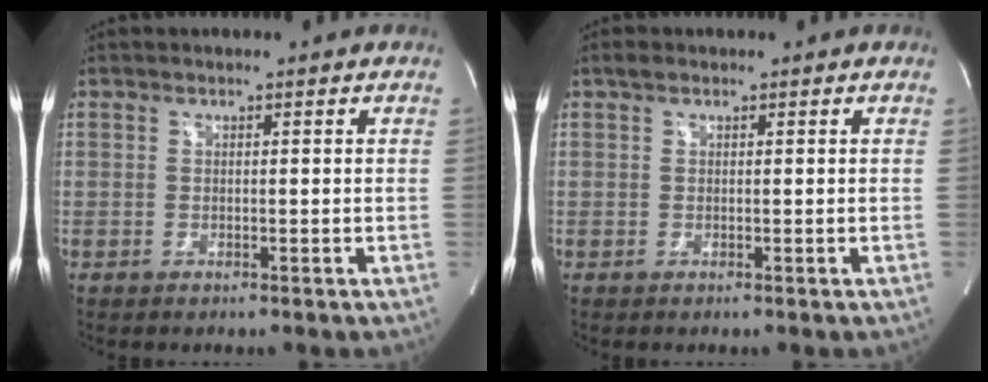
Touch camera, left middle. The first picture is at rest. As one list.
[{"total": 0.9, "force": [0.6, 0.5, 0.5], "torque": [-0.013, 0.013, 0.011]}]